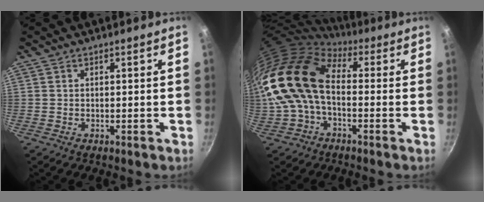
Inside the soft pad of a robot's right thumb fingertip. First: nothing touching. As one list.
[{"total": 17.6, "force": [-0.2, 11.2, 13.5], "torque": [-0.257, 0.028, -0.015]}]